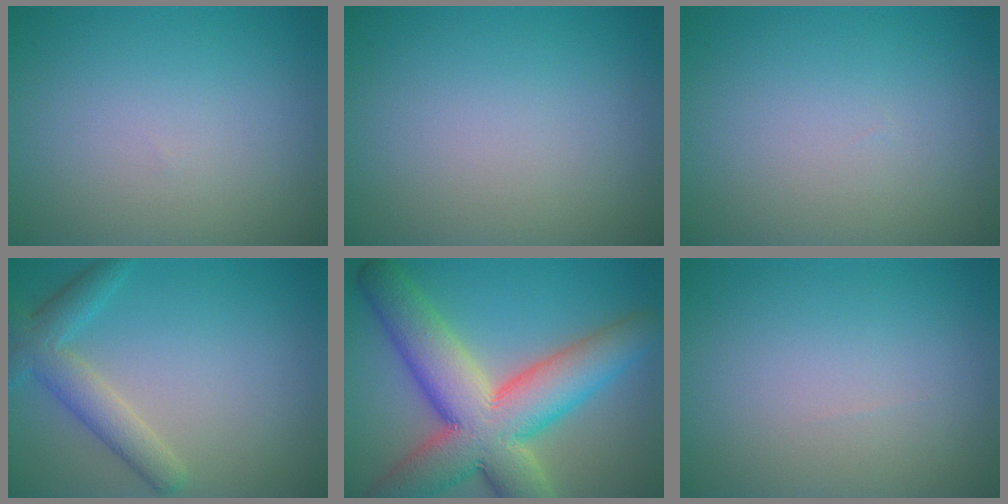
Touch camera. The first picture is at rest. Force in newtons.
{"total": 0.0}
{"total": 0.0}
{"total": 3.7, "press": 3.7, "slide": 0.1}
{"total": 12.3, "press": 12.3, "slide": 1.0}
{"total": 0.0}